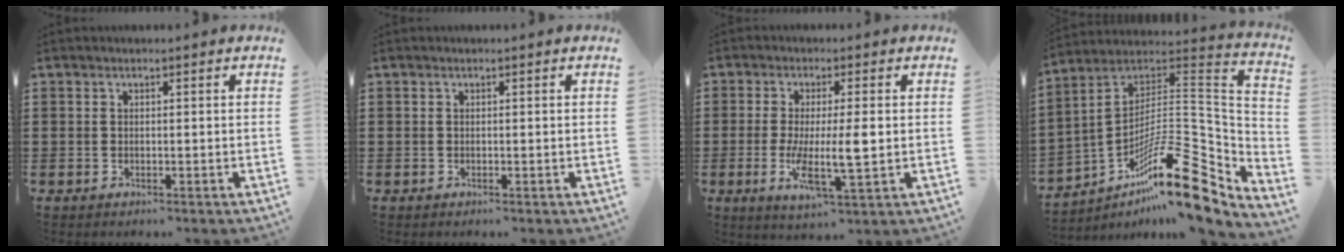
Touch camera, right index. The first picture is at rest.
{"total": 0.0}
{"total": 7.6, "force": [-0.9, 1.5, 7.4], "torque": [-0.141, -0.019, -0.020]}
{"total": 17.7, "force": [-10.3, 4.8, 13.6], "torque": [-0.220, 0.014, -0.181]}